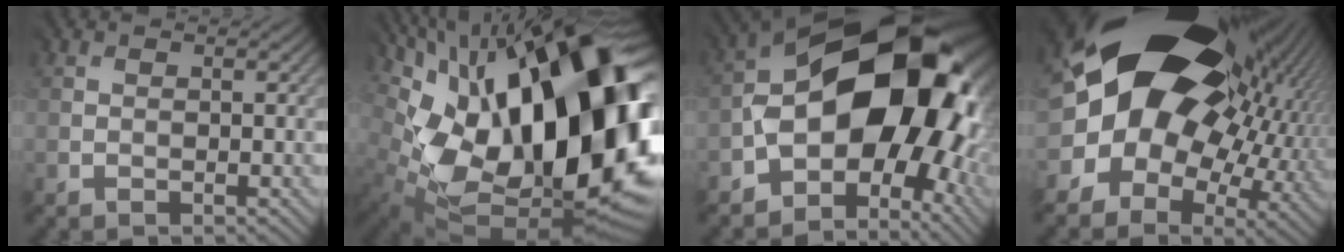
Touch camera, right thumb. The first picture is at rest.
{"total": 21.2, "force": [2.4, 11.5, 17.7], "torque": [-0.353, -0.018, 0.055]}
{"total": 16.9, "force": [-2.0, 10.7, 12.9], "torque": [-0.181, 0.009, -0.039]}
{"total": 18.7, "force": [3.7, 13.8, 12.0], "torque": [-0.193, -0.019, 0.080]}